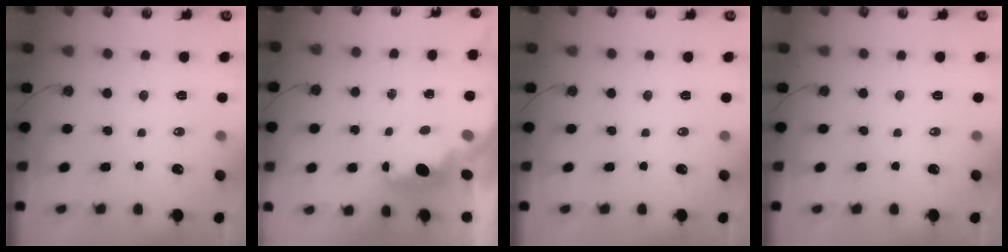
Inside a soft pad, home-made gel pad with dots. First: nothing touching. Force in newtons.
{"total": 2.2, "press": 2.0, "slide": 0.8}
{"total": 0.0}
{"total": 0.0}